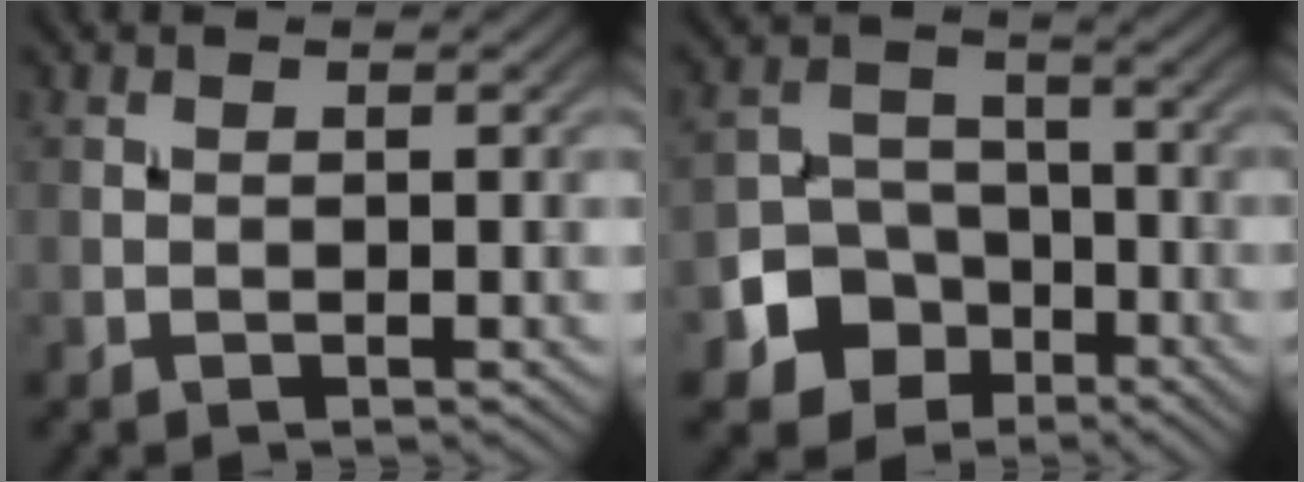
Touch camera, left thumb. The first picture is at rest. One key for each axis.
{"total": 7.2, "fx": -3.5, "fy": 5.8, "fz": 2.5, "tx": -0.056, "ty": -0.010, "tz": -0.074}